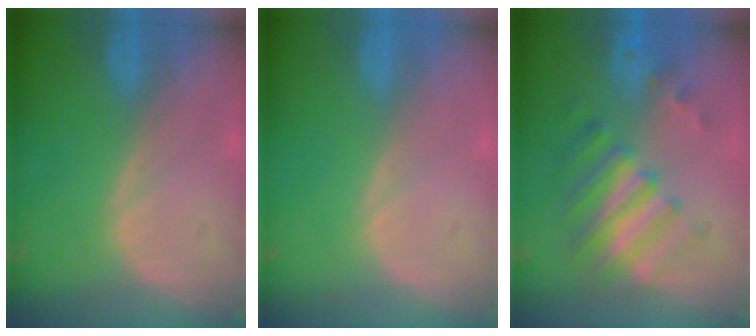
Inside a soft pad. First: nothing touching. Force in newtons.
{"total": 0.0}
{"total": 7.7, "press": 6.8, "slide": 3.5}